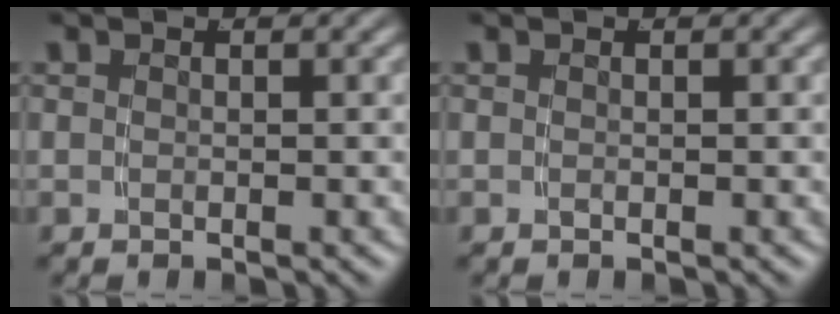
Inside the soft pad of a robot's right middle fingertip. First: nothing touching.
{"total": 0.0}